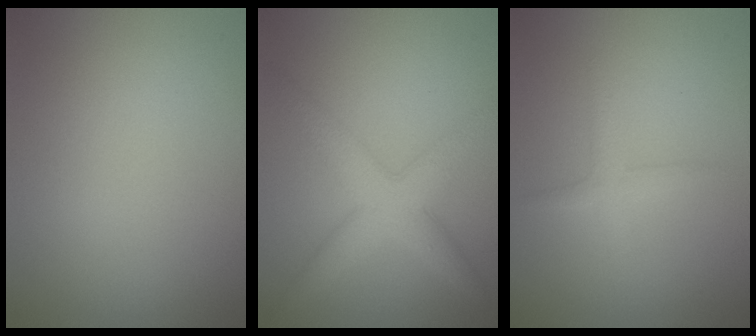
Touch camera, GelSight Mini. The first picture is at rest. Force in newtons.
{"total": 4.7, "press": 4.7, "slide": 0.2}
{"total": 1.5, "press": 1.5, "slide": 0.1}